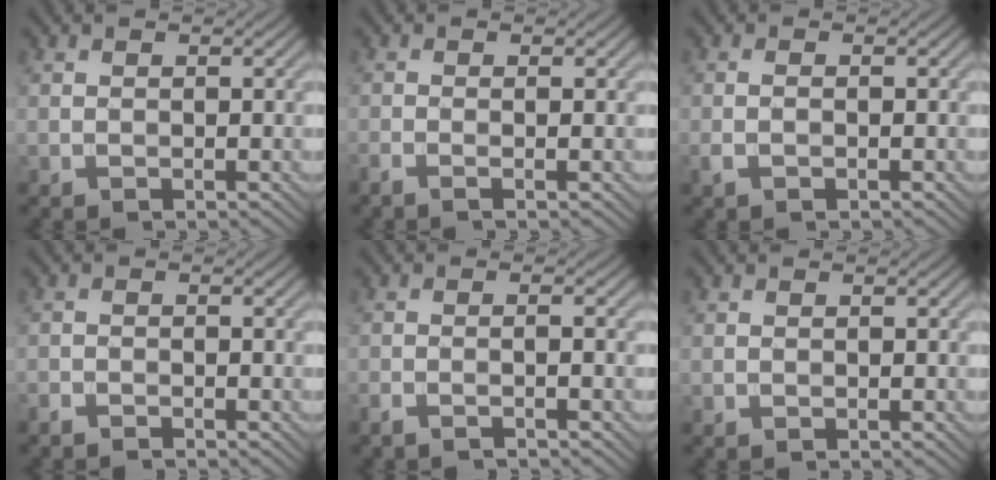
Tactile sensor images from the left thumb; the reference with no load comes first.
{"total": 1.5, "force": [-0.6, 0.1, 1.4], "torque": [-0.026, 0.002, -0.019]}
{"total": 1.5, "force": [-0.6, 0.4, 1.3], "torque": [-0.031, 0.000, -0.014]}
{"total": 1.6, "force": [-1.5, 0.1, 0.4], "torque": [-0.008, -0.004, -0.033]}
{"total": 2.1, "force": [-1.4, 0.1, 1.5], "torque": [-0.023, 0.003, -0.036]}
{"total": 0.0}